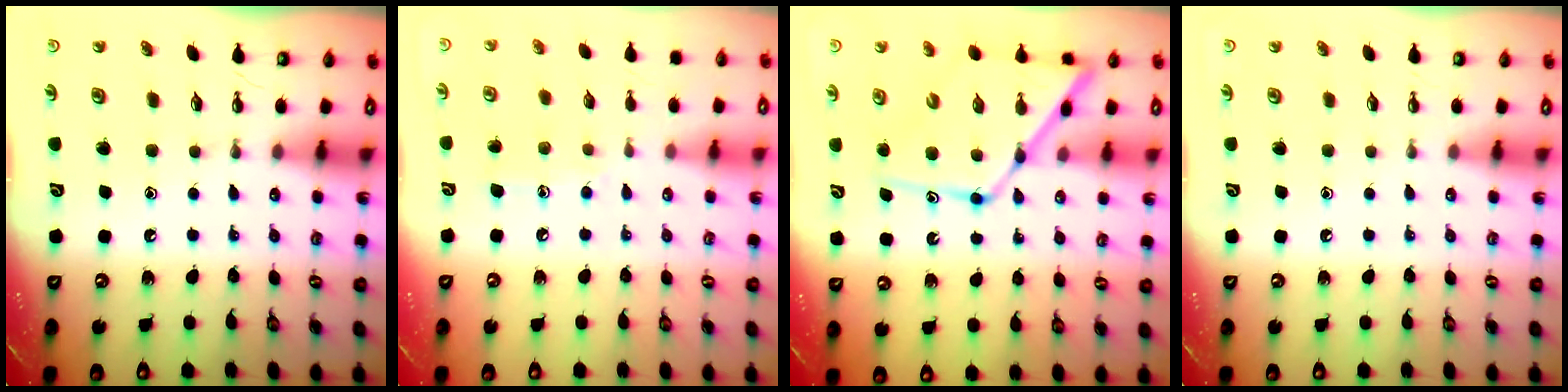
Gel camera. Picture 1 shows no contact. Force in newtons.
{"total": 6.5, "press": 6.5, "slide": 0.6}
{"total": 14.1, "press": 14.1, "slide": 1.3}
{"total": 0.0}